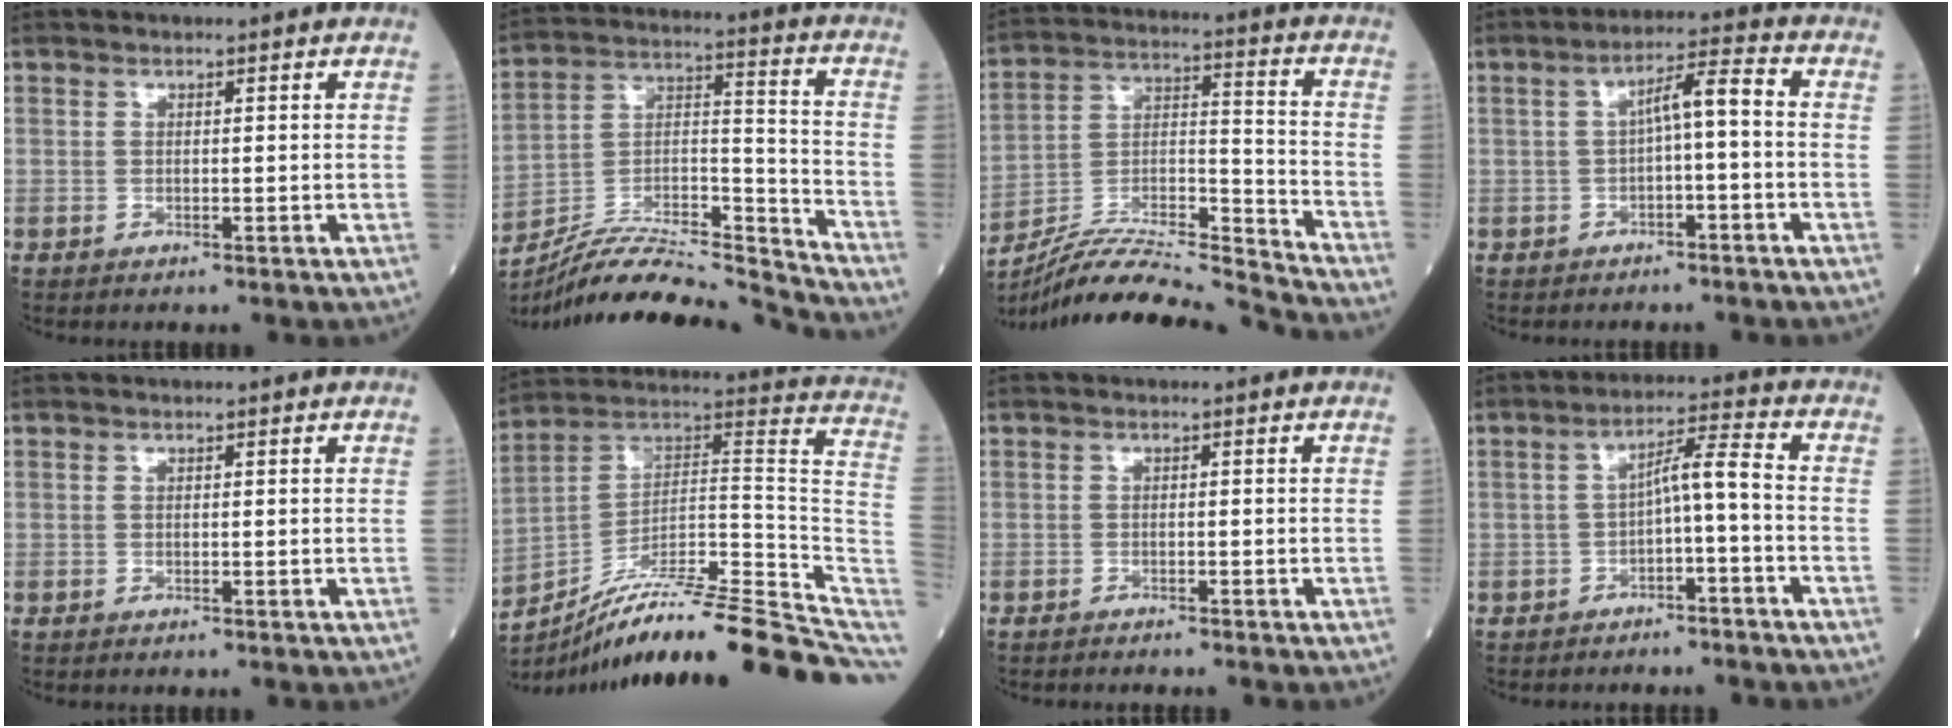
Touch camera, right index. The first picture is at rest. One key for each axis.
{"total": 19.6, "fx": -18.9, "fy": -0.1, "fz": 5.4, "tx": -0.101, "ty": 0.029, "tz": -0.319}
{"total": 19.5, "fx": -18.7, "fy": -1.0, "fz": 5.7, "tx": -0.115, "ty": 0.011, "tz": -0.318}
{"total": 5.1, "fx": -0.6, "fy": 0.8, "fz": 5.0, "tx": -0.079, "ty": 0.024, "tz": -0.010}
{"total": 0.0}
{"total": 25.1, "fx": -19.8, "fy": 1.4, "fz": 15.3, "tx": -0.151, "ty": 0.035, "tz": -0.315}
{"total": 2.0, "fx": -1.9, "fy": 0.0, "fz": 0.5, "tx": -0.008, "ty": -0.002, "tz": -0.023}
{"total": 5.0, "fx": -1.7, "fy": 0.5, "fz": 4.7, "tx": -0.077, "ty": 0.026, "tz": -0.025}